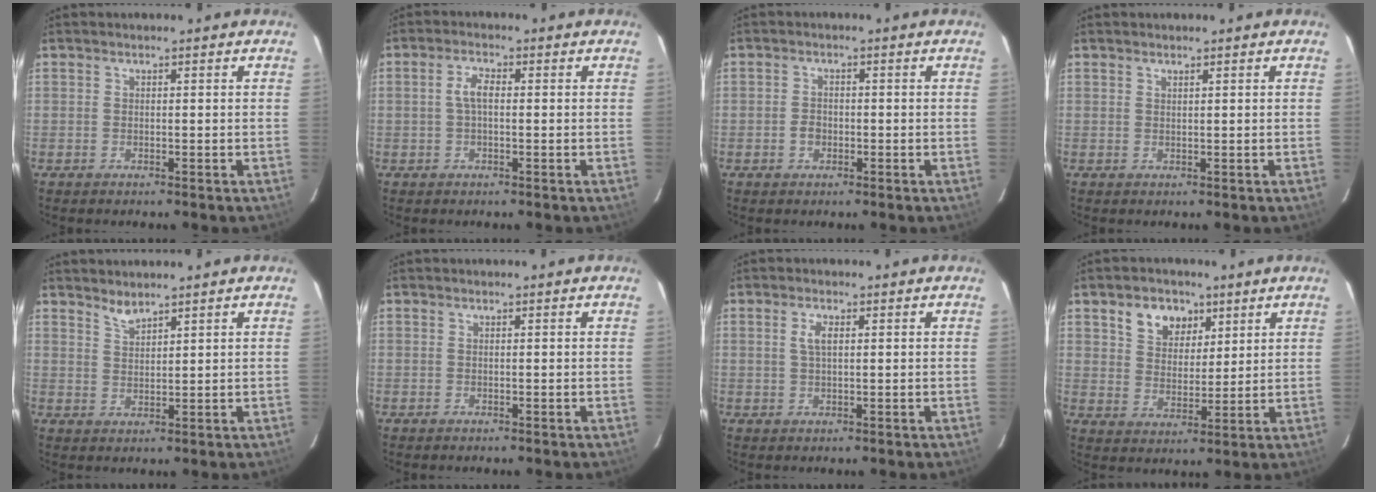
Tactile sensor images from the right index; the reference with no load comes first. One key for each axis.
{"total": 3.1, "fx": 0.1, "fy": 1.3, "fz": 2.8, "tx": -0.058, "ty": 0.008, "tz": 0.002}
{"total": 2.2, "fx": -0.8, "fy": 1.8, "fz": 1.0, "tx": -0.017, "ty": 0.004, "tz": -0.014}
{"total": 0.6, "fx": 0.5, "fy": 0.0, "fz": 0.2, "tx": -0.005, "ty": -0.001, "tz": 0.009}
{"total": 2.6, "fx": 2.4, "fy": 0.3, "fz": 0.9, "tx": -0.015, "ty": 0.001, "tz": 0.045}
{"total": 0.0}
{"total": 2.6, "fx": 0.7, "fy": 1.1, "fz": 2.2, "tx": -0.045, "ty": 0.004, "tz": 0.014}
{"total": 8.1, "fx": 4.3, "fy": 5.7, "fz": 3.7, "tx": -0.066, "ty": 0.019, "tz": 0.079}